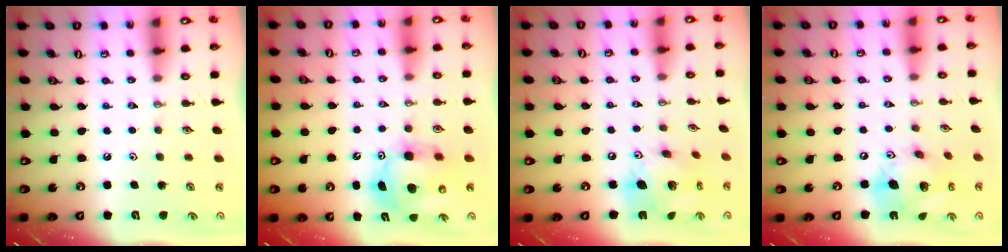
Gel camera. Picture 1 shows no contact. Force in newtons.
{"total": 12.4, "press": 12.2, "slide": 2.1}
{"total": 15.3, "press": 15.2, "slide": 1.4}
{"total": 15.4, "press": 15.1, "slide": 3.1}